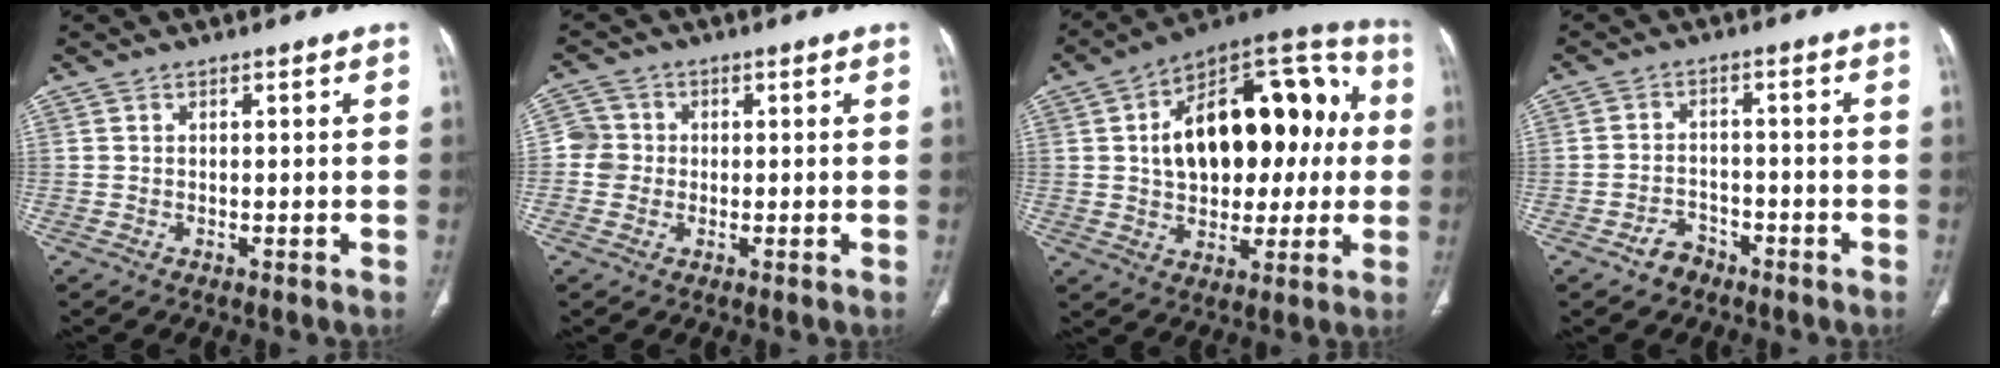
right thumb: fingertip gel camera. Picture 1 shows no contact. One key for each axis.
{"total": 3.8, "fx": -0.2, "fy": 3.8, "fz": 0.6, "tx": 0.013, "ty": 0.009, "tz": -0.011}
{"total": 25.9, "fx": 3.2, "fy": 15.1, "fz": 20.8, "tx": -0.275, "ty": 0.040, "tz": 0.047}
{"total": 3.9, "fx": -2.7, "fy": 2.6, "fz": 1.1, "tx": -0.012, "ty": 0.025, "tz": -0.042}